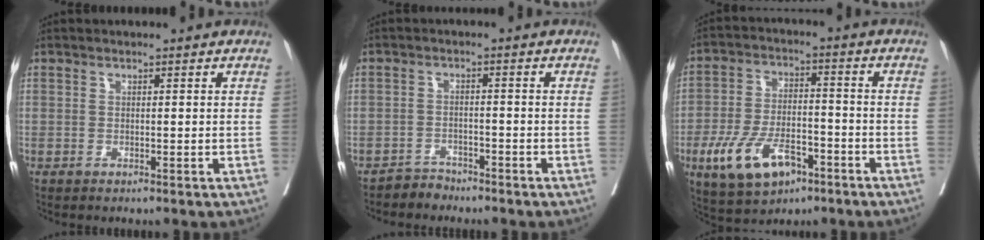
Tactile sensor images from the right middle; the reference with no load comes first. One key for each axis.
{"total": 2.3, "fx": -2.1, "fy": 0.7, "fz": -0.6, "tx": 0.009, "ty": -0.001, "tz": -0.038}
{"total": 11.6, "fx": -5.9, "fy": 5.6, "fz": 8.3, "tx": -0.166, "ty": 0.000, "tz": -0.098}